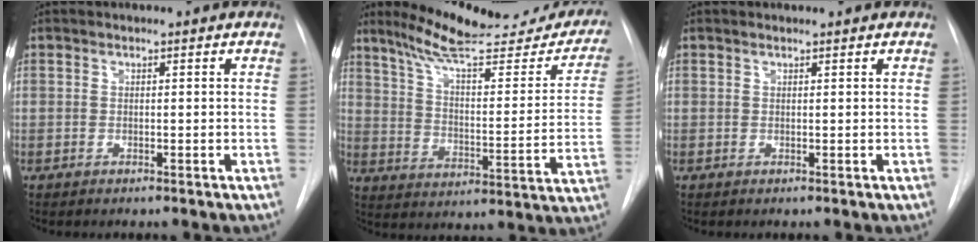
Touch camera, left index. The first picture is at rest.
{"total": 25.4, "force": [22.0, 4.6, 11.8], "torque": [-0.164, -0.046, 0.290]}
{"total": 0.7, "force": [0.7, 0.0, 0.1], "torque": [-0.008, 0.009, 0.015]}